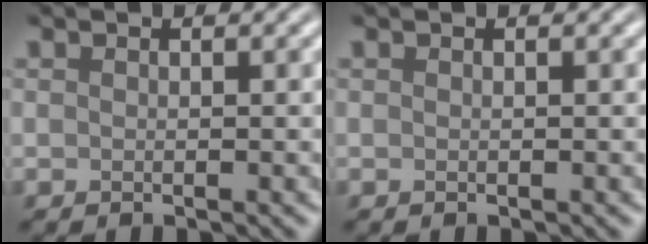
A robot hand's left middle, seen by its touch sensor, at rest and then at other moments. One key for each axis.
{"total": 0.0}